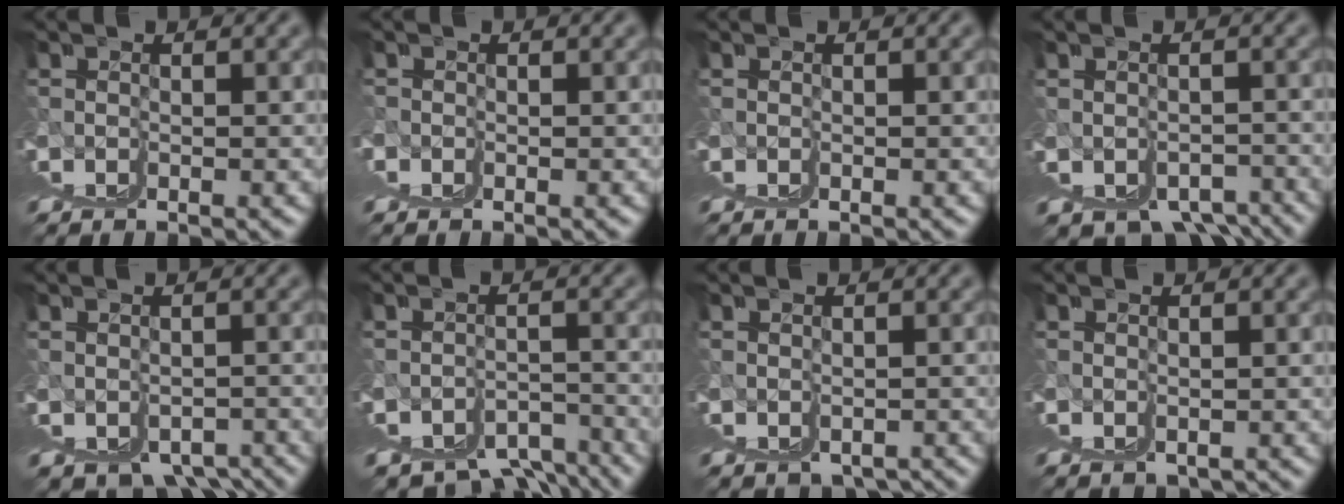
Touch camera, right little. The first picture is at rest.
{"total": 1.1, "force": [0.7, -0.6, -0.5], "torque": [0.017, 0.008, 0.010]}
{"total": 0.0}
{"total": 4.1, "force": [-1.4, 2.2, 3.1], "torque": [-0.050, -0.012, -0.013]}
{"total": 3.9, "force": [-1.7, 2.3, 2.6], "torque": [-0.044, -0.018, -0.016]}
{"total": 4.0, "force": [-0.9, 1.8, 3.4], "torque": [-0.057, -0.010, -0.002]}
{"total": 2.6, "force": [-1.3, 2.0, 1.2], "torque": [-0.017, -0.018, -0.013]}
{"total": 1.3, "force": [-0.7, 1.1, 0.2], "torque": [0.000, -0.011, -0.007]}